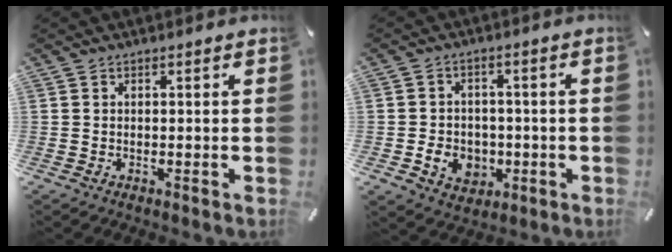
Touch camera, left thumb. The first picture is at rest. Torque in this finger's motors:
{"motor_torque": [0.08, 0.08, 0.16, -0.08, 0.02]}